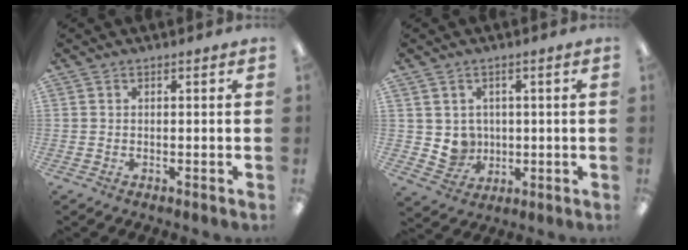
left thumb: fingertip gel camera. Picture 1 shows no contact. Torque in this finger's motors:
{"motor_torque": [-0.30, 0.30, -0.20, 0.01, 0.00]}